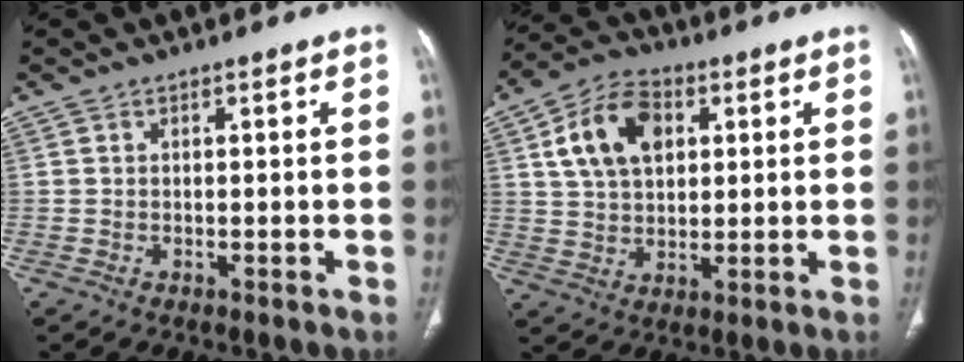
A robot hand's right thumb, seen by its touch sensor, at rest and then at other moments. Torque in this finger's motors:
{"motor_torque": [-0.21, 1.31, 0.26, -0.18, 0.11]}